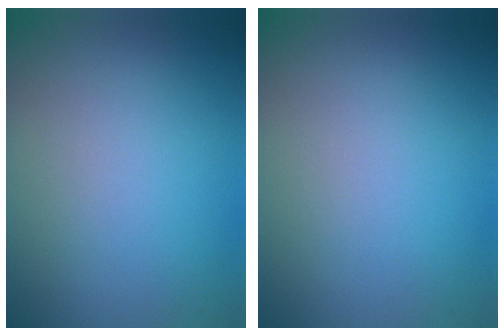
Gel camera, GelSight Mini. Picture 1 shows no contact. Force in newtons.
{"total": 0.0}